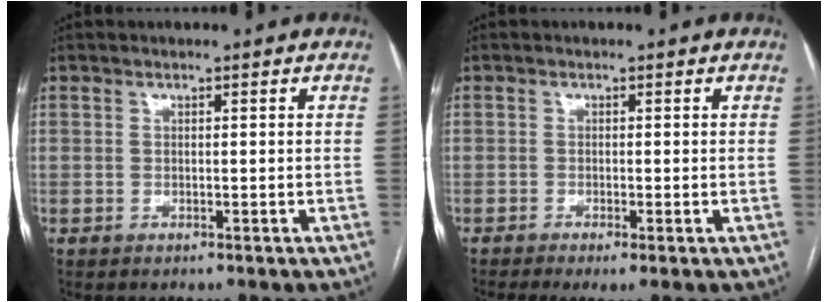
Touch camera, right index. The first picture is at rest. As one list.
[{"total": 3.5, "force": [-2.1, 0.5, 2.7], "torque": [-0.044, -0.011, -0.035]}]